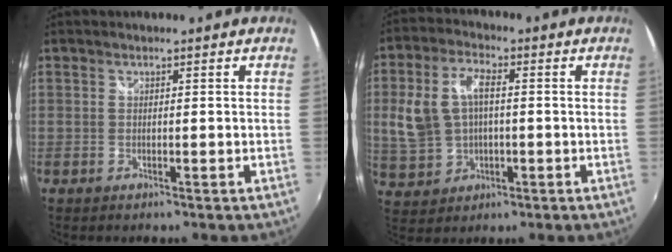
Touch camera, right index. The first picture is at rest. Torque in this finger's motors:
{"motor_torque": [1.22, -0.19, 0.68, 0.11]}